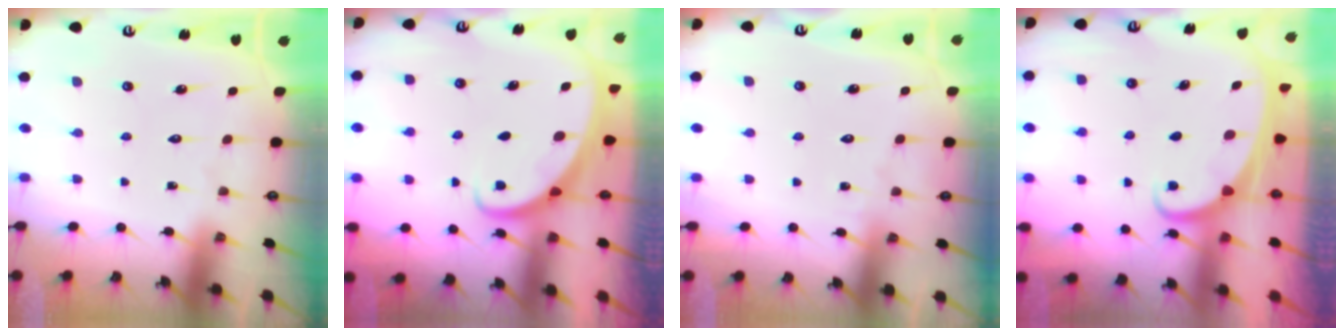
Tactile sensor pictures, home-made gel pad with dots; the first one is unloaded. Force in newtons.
{"total": 2.6, "press": 2.6, "slide": 0.3}
{"total": 4.3, "press": 4.2, "slide": 0.4}
{"total": 2.0, "press": 2.0, "slide": 0.2}